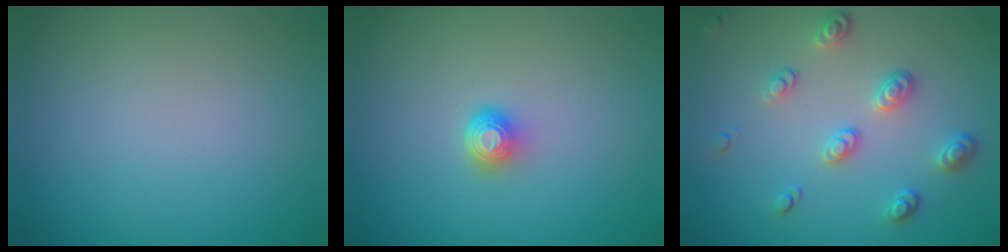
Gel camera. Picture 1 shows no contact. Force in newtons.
{"total": 1.6, "press": 1.3, "slide": 1.1}
{"total": 2.8, "press": 2.4, "slide": 1.4}